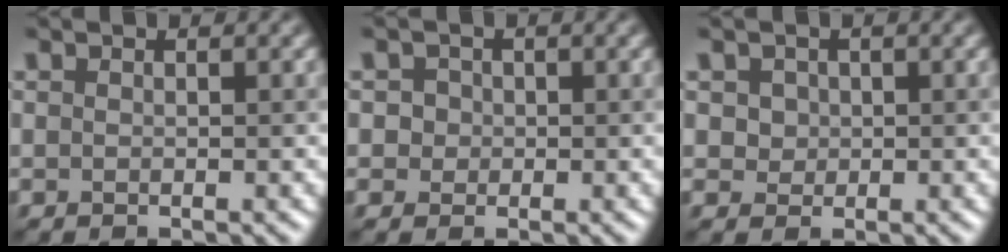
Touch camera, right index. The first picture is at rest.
{"total": 1.2, "force": [0.3, 1.2, 0.0], "torque": [0.006, 0.014, 0.007]}
{"total": 1.6, "force": [0.7, 1.4, 0.3], "torque": [-0.009, 0.018, 0.022]}